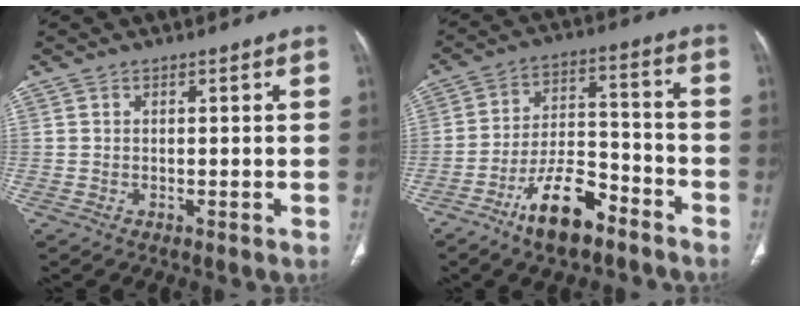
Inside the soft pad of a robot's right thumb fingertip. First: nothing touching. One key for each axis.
{"total": 12.6, "fx": -8.3, "fy": 5.1, "fz": 7.9, "tx": -0.129, "ty": 0.063, "tz": -0.149}